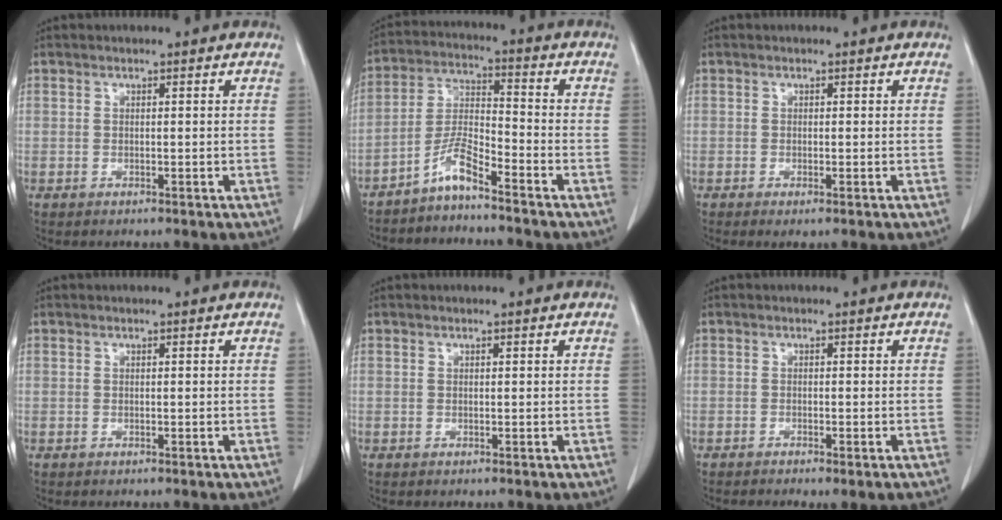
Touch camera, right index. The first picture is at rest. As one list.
[{"total": 5.8, "force": [-4.6, 0.3, 3.5], "torque": [-0.081, -0.005, -0.094]}, {"total": 1.1, "force": [-0.5, 0.1, 1.0], "torque": [-0.017, -0.003, -0.006]}, {"total": 0.0}, {"total": 0.0}, {"total": 3.4, "force": [-2.5, 0.6, 2.2], "torque": [-0.025, -0.008, -0.032]}]